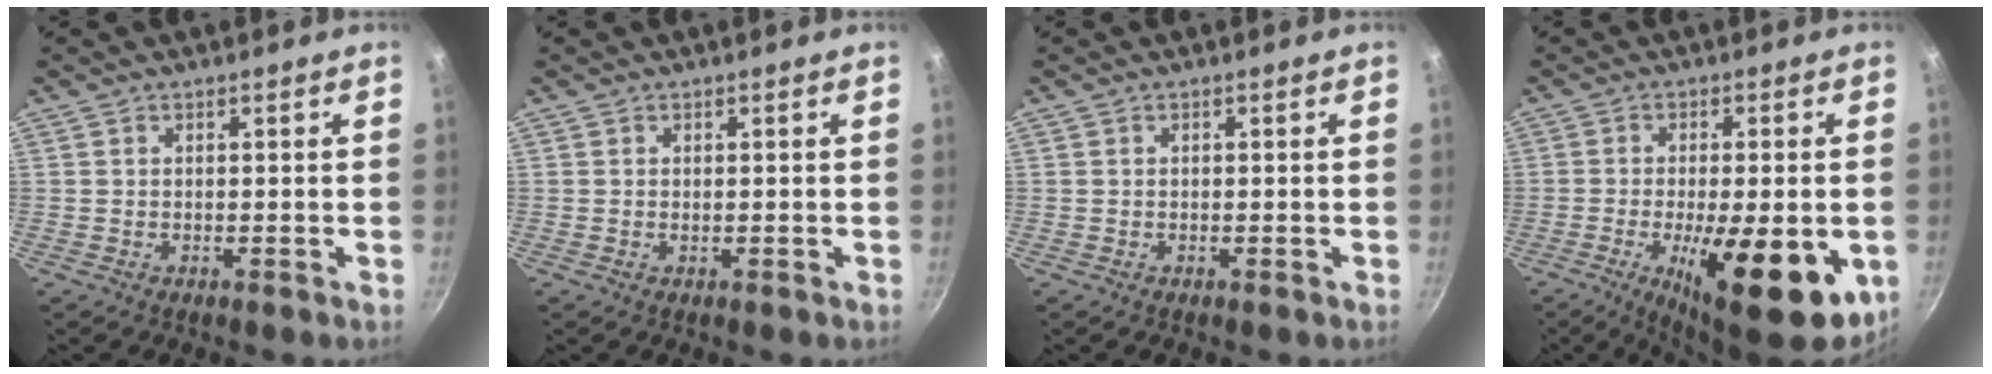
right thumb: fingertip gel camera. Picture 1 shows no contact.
{"total": 0.0}
{"total": 0.0}
{"total": 19.5, "force": [-5.7, 6.7, 17.4], "torque": [-0.219, -0.020, -0.062]}